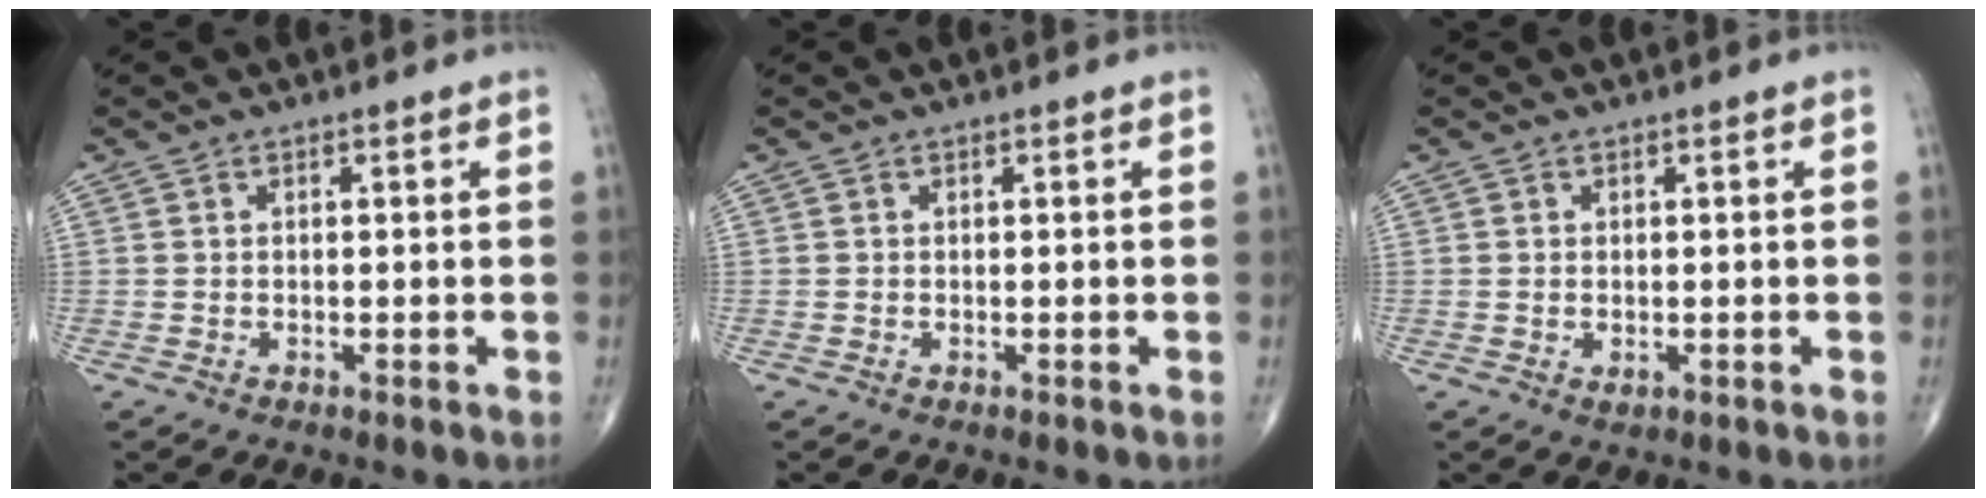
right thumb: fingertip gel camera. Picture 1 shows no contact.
{"total": 0.0}
{"total": 1.1, "force": [-0.1, 0.7, 0.8], "torque": [-0.012, -0.004, 0.000]}